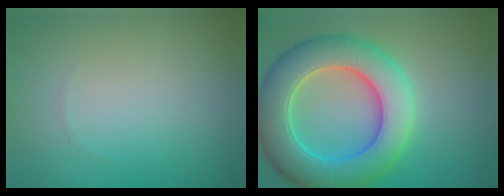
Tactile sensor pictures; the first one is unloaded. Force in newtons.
{"total": 9.5, "press": 9.5, "slide": 0.5}